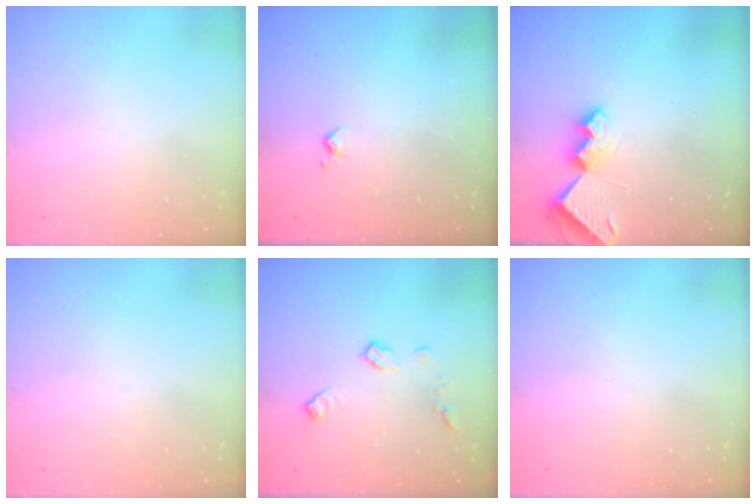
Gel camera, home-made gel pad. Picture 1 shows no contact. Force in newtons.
{"total": 3.9, "press": 3.9, "slide": 0.8}
{"total": 8.7, "press": 8.7, "slide": 0.4}
{"total": 0.0}
{"total": 7.9, "press": 7.9, "slide": 0.3}
{"total": 0.0}